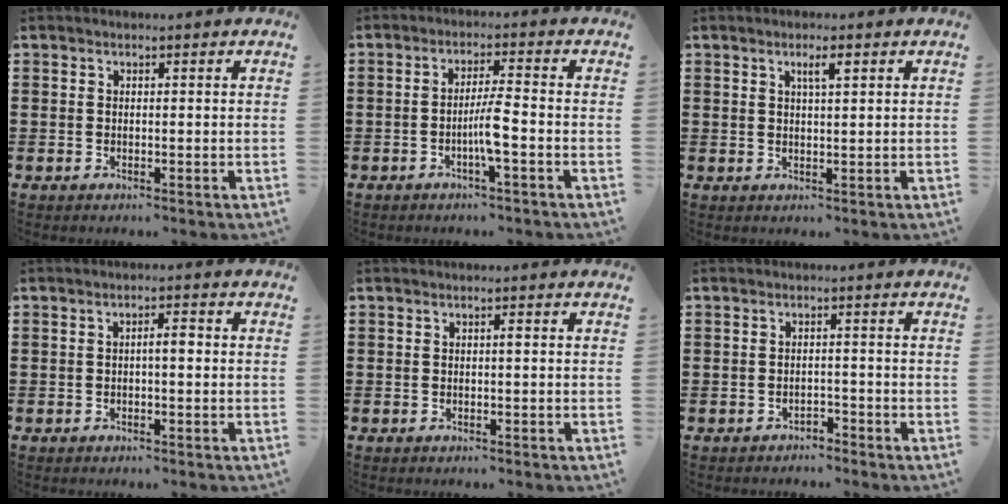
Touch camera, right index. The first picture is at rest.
{"total": 4.4, "force": [-1.6, 0.0, 4.1], "torque": [-0.079, -0.007, -0.035]}
{"total": 2.4, "force": [1.1, 0.5, 2.0], "torque": [-0.042, 0.005, 0.016]}
{"total": 2.1, "force": [-0.2, 0.5, 2.1], "torque": [-0.038, 0.003, -0.006]}
{"total": 0.6, "force": [0.0, 0.1, 0.6], "torque": [-0.010, -0.001, 0.001]}
{"total": 1.7, "force": [-1.6, 0.4, -0.1], "torque": [-0.005, 0.003, -0.038]}